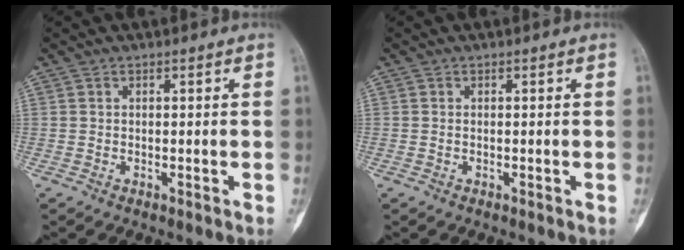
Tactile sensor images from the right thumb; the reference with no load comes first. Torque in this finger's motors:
{"motor_torque": [-0.03, -0.03, 0.13, 0.07, 0.04]}